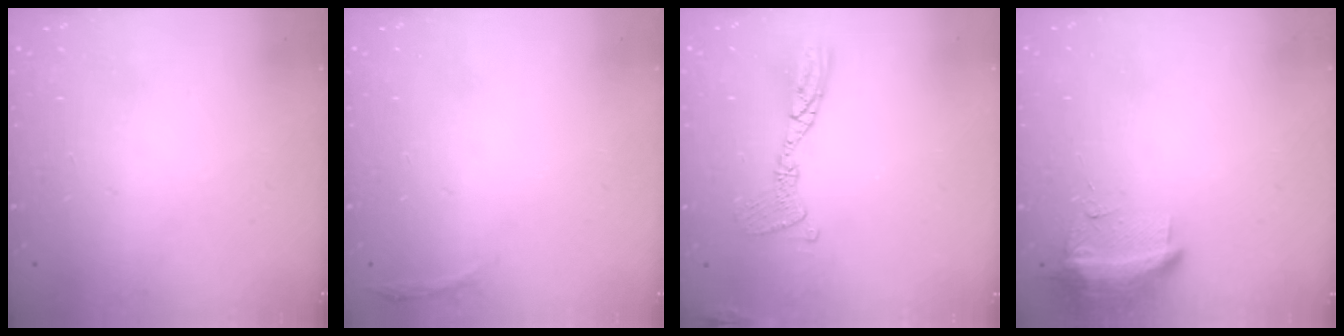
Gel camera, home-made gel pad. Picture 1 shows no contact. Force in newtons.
{"total": 3.0, "press": 1.9, "slide": 2.3}
{"total": 12.4, "press": 12.4, "slide": 1.1}
{"total": 19.3, "press": 12.1, "slide": 15.1}